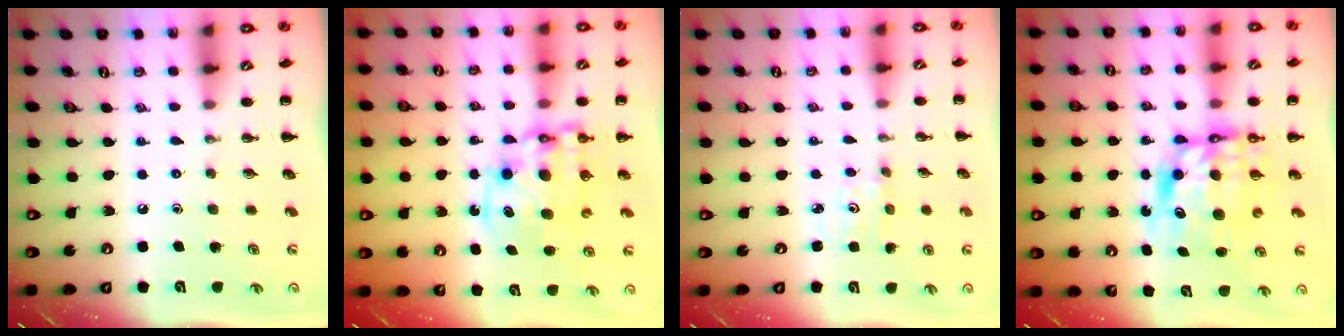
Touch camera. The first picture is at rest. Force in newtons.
{"total": 11.7, "press": 11.3, "slide": 2.8}
{"total": 1.2, "press": 1.1, "slide": 0.4}
{"total": 9.9, "press": 9.5, "slide": 2.6}